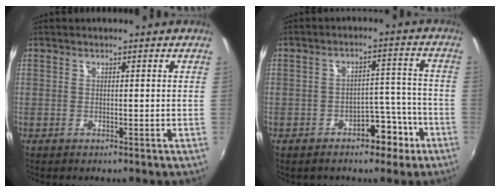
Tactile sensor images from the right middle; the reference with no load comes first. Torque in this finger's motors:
{"motor_torque": [1.07, -1.07, 0.17, 0.06]}